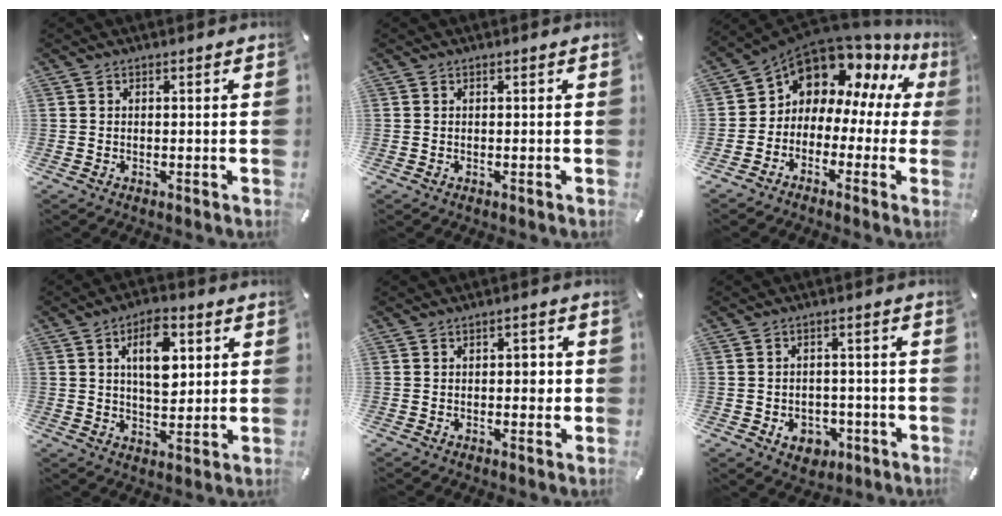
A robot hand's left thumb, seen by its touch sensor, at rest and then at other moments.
{"total": 0.0}
{"total": 9.8, "force": [7.7, 5.8, 2.0], "torque": [-0.057, -0.080, 0.137]}
{"total": 10.6, "force": [3.5, 6.0, 8.0], "torque": [-0.119, -0.004, 0.056]}
{"total": 2.9, "force": [0.0, 1.6, 2.4], "torque": [-0.029, 0.000, -0.006]}
{"total": 6.2, "force": [-2.2, 5.0, 3.0], "torque": [-0.037, 0.011, -0.039]}